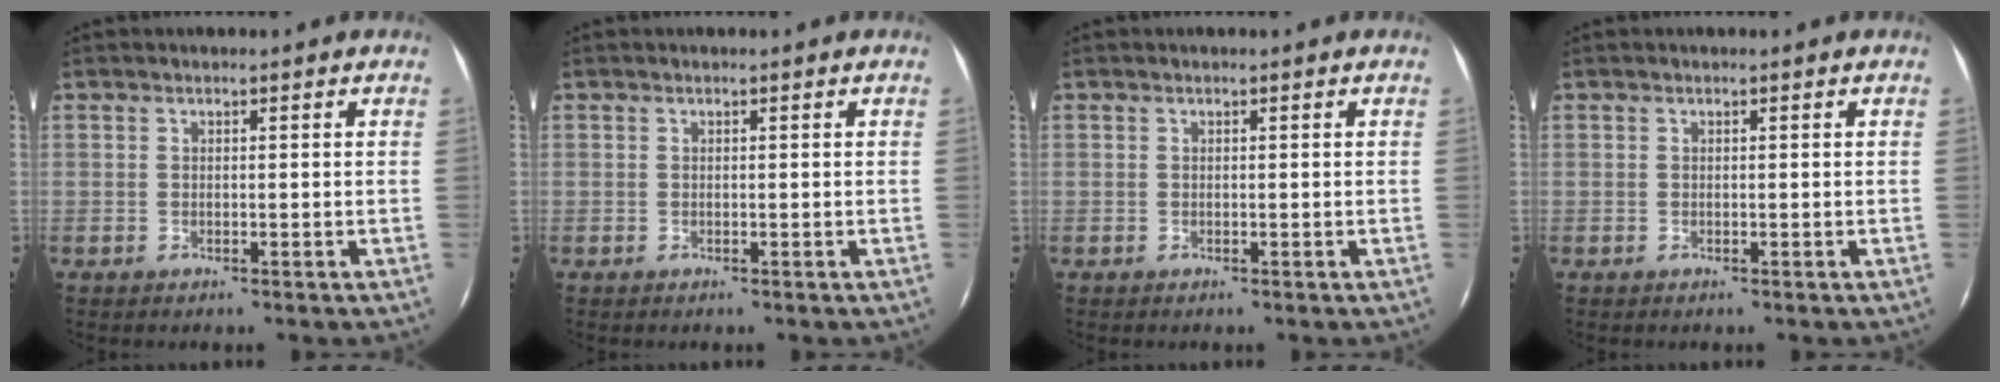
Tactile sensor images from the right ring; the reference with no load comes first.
{"total": 0.0}
{"total": 0.0}
{"total": 0.0}